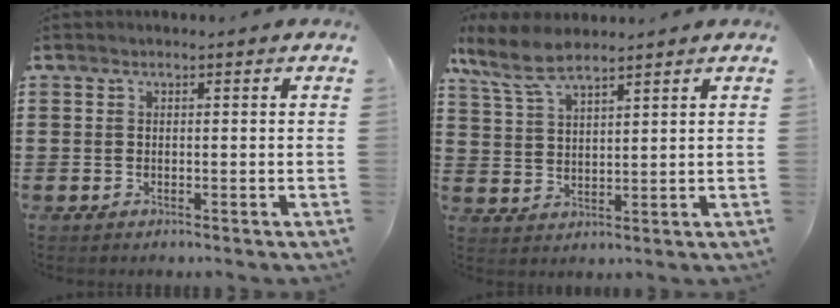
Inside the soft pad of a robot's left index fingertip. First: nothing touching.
{"total": 6.7, "force": [5.4, 1.8, 3.6], "torque": [-0.086, -0.006, 0.100]}